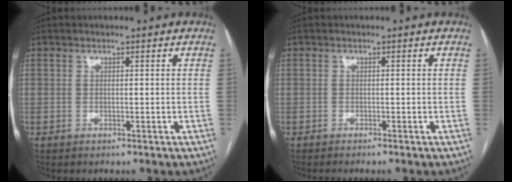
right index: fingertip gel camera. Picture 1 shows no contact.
{"total": 1.1, "force": [-0.9, -0.3, 0.5], "torque": [-0.010, 0.002, -0.016]}